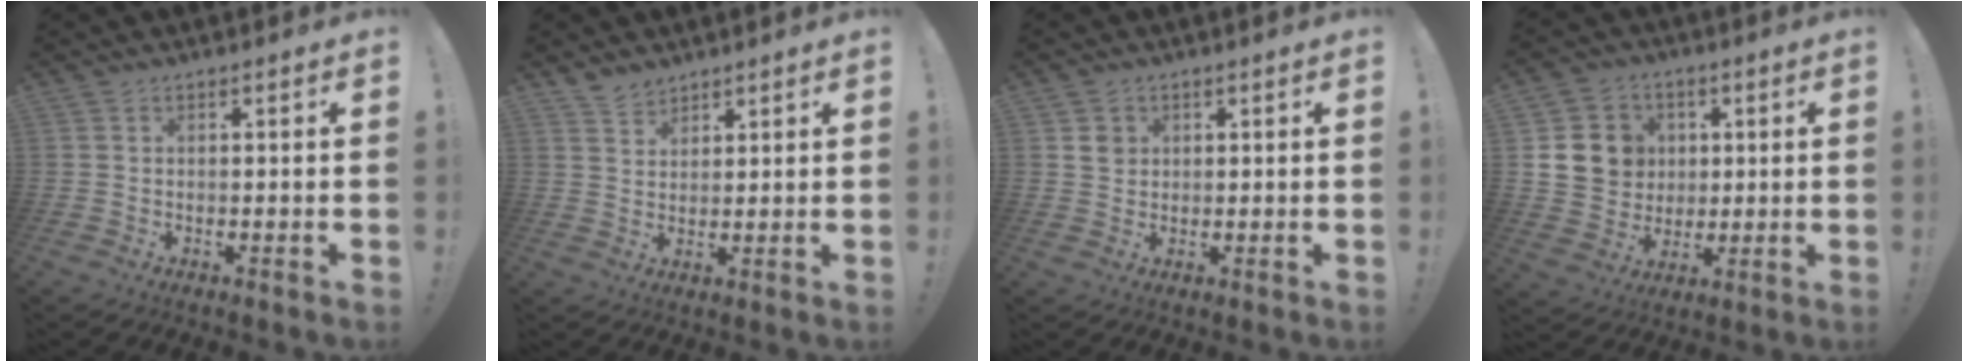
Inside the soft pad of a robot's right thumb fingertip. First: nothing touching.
{"total": 4.1, "force": [3.5, 2.0, 0.4], "torque": [-0.009, -0.021, 0.069]}
{"total": 2.7, "force": [1.3, 2.3, 0.6], "torque": [0.011, -0.010, 0.018]}
{"total": 12.9, "force": [3.1, 11.5, 5.0], "torque": [-0.070, -0.008, 0.069]}